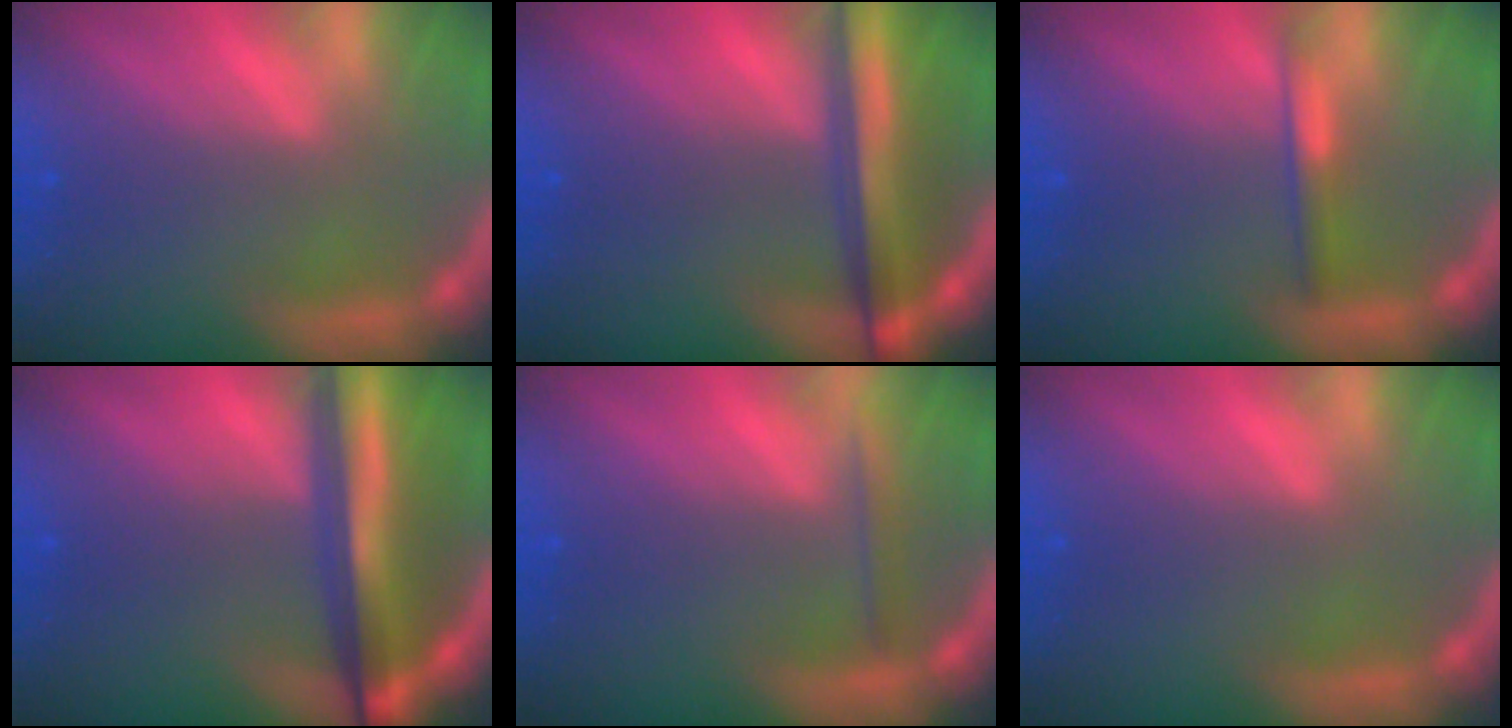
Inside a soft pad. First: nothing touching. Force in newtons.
{"total": 7.1}
{"total": 1.9}
{"total": 9.4}
{"total": 1.4}
{"total": 0.0}